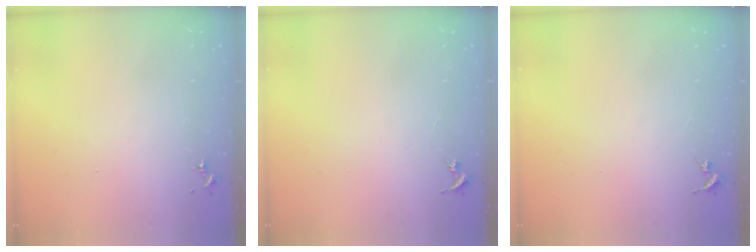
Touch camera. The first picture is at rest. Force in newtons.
{"total": 0.0}
{"total": 0.0}